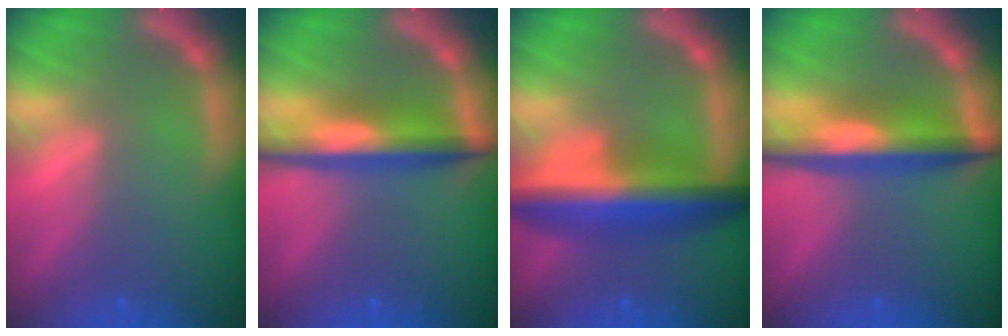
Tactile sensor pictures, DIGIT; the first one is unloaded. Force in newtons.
{"total": 6.0}
{"total": 9.0}
{"total": 6.6}